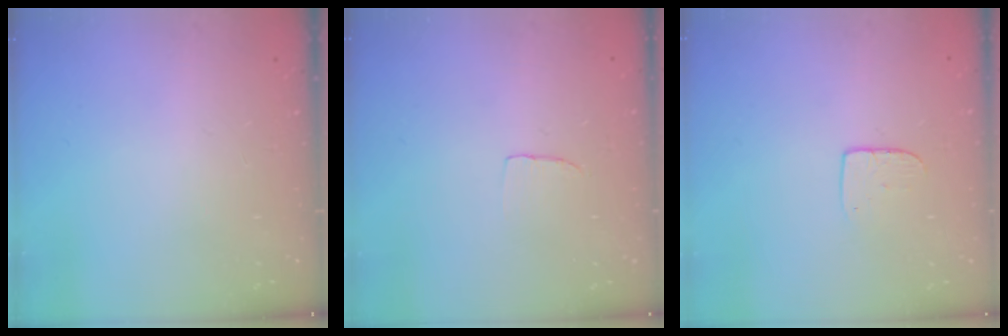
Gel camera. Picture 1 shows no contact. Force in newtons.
{"total": 3.1, "press": 3.0, "slide": 0.3}
{"total": 5.0, "press": 5.0, "slide": 0.4}